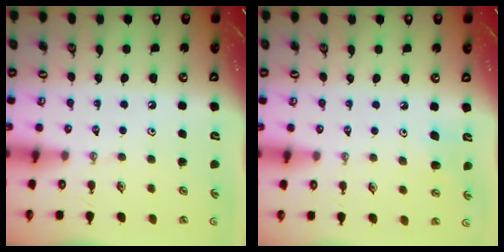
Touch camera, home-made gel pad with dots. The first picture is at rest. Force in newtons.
{"total": 6.4, "press": 6.3, "slide": 1.3}